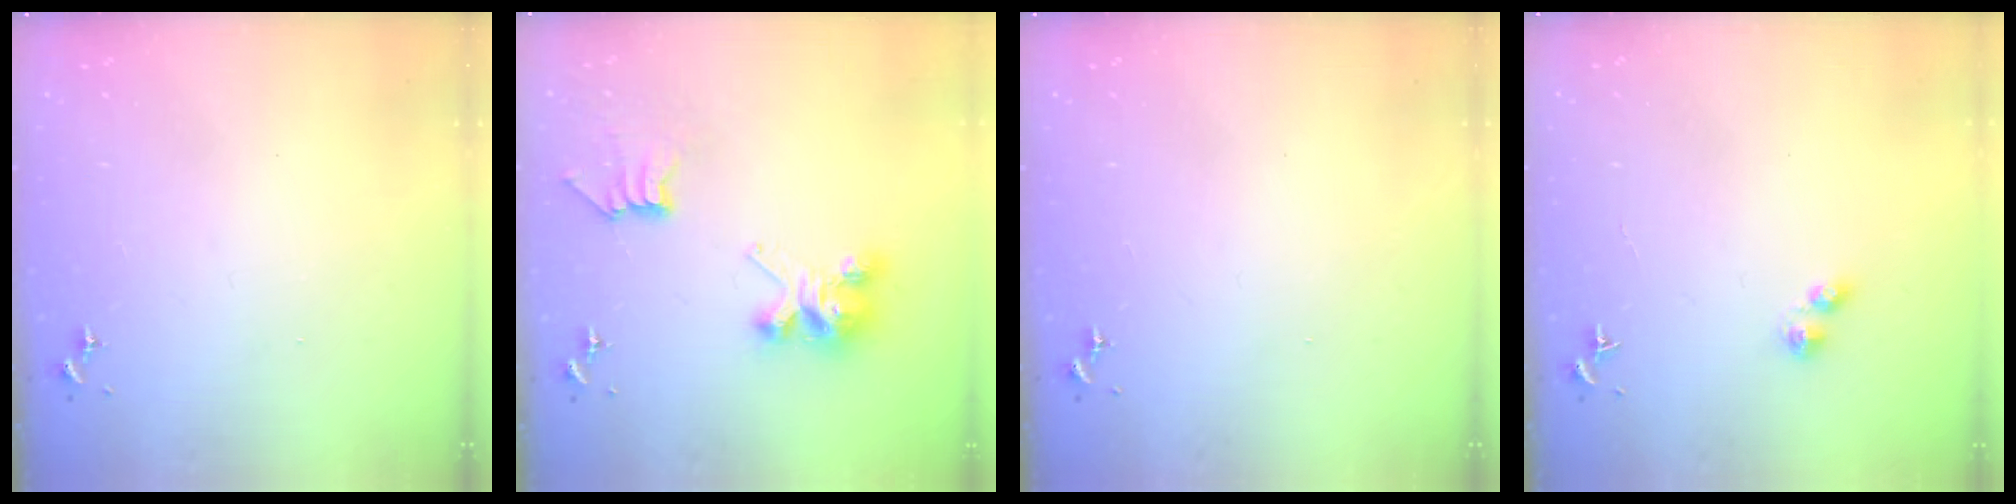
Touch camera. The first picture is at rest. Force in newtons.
{"total": 8.2, "press": 8.2, "slide": 0.1}
{"total": 0.0}
{"total": 2.5, "press": 2.5, "slide": 0.4}